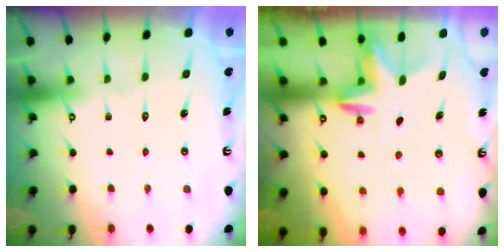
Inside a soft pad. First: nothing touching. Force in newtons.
{"total": 3.2, "press": 3.2, "slide": 0.3}